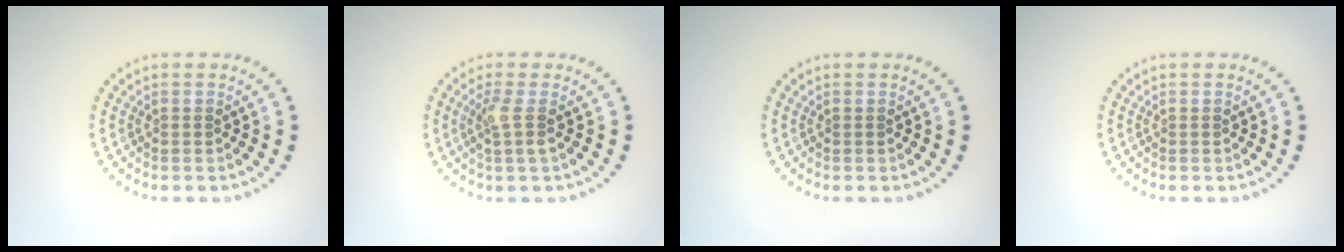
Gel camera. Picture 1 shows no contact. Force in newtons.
{"total": 1.9, "press": 1.4, "slide": 1.2}
{"total": 0.0}
{"total": 0.0}